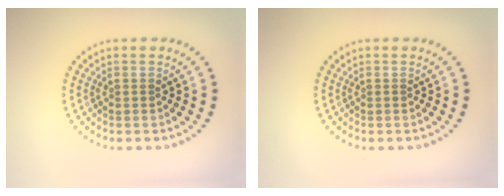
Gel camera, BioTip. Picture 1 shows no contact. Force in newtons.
{"total": 0.0}